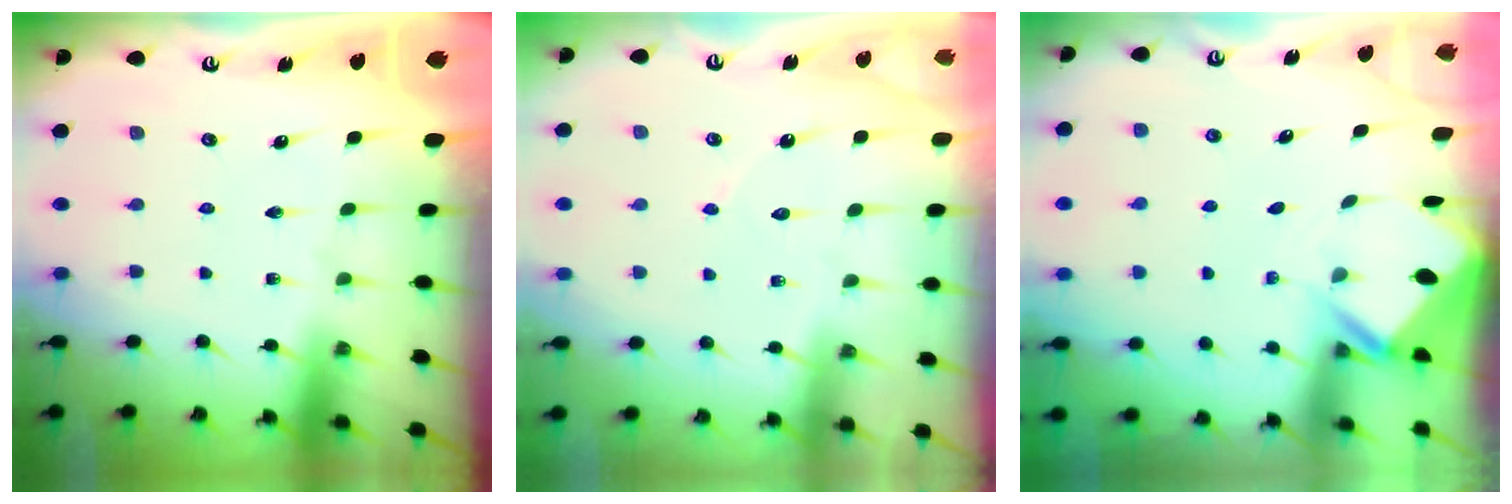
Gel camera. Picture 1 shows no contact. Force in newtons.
{"total": 4.8, "press": 4.8, "slide": 0.4}
{"total": 2.4, "press": 2.4, "slide": 0.1}